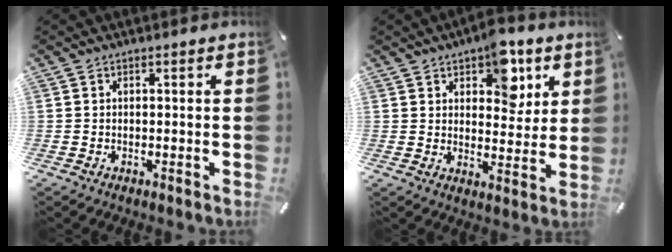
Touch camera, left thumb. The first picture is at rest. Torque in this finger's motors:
{"motor_torque": [1.71, 1.56, 0.83, -0.89, 0.08]}